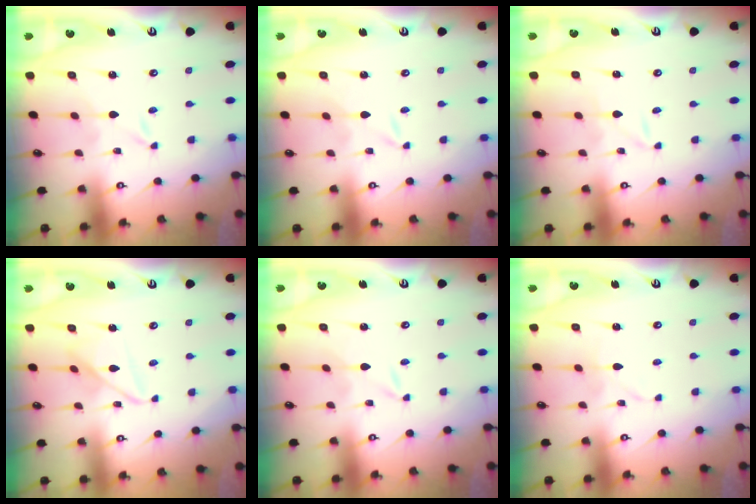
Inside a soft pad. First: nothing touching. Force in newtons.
{"total": 0.0}
{"total": 1.6, "press": 1.6, "slide": 0.2}
{"total": 9.9, "press": 9.8, "slide": 0.8}
{"total": 0.0}
{"total": 2.2, "press": 2.2, "slide": 0.2}